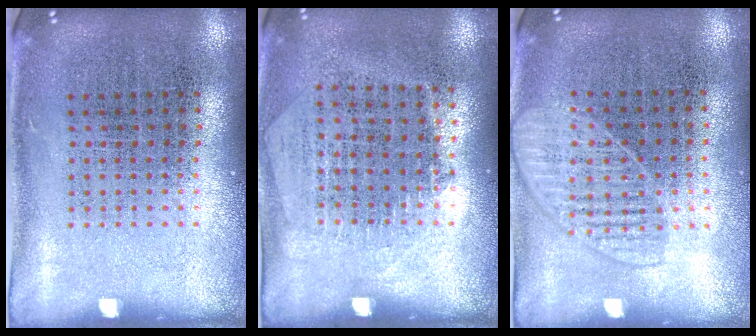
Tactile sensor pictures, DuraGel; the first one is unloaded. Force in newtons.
{"total": 1.3, "press": 1.1, "slide": 0.6}
{"total": 1.3, "press": 1.2, "slide": 0.6}